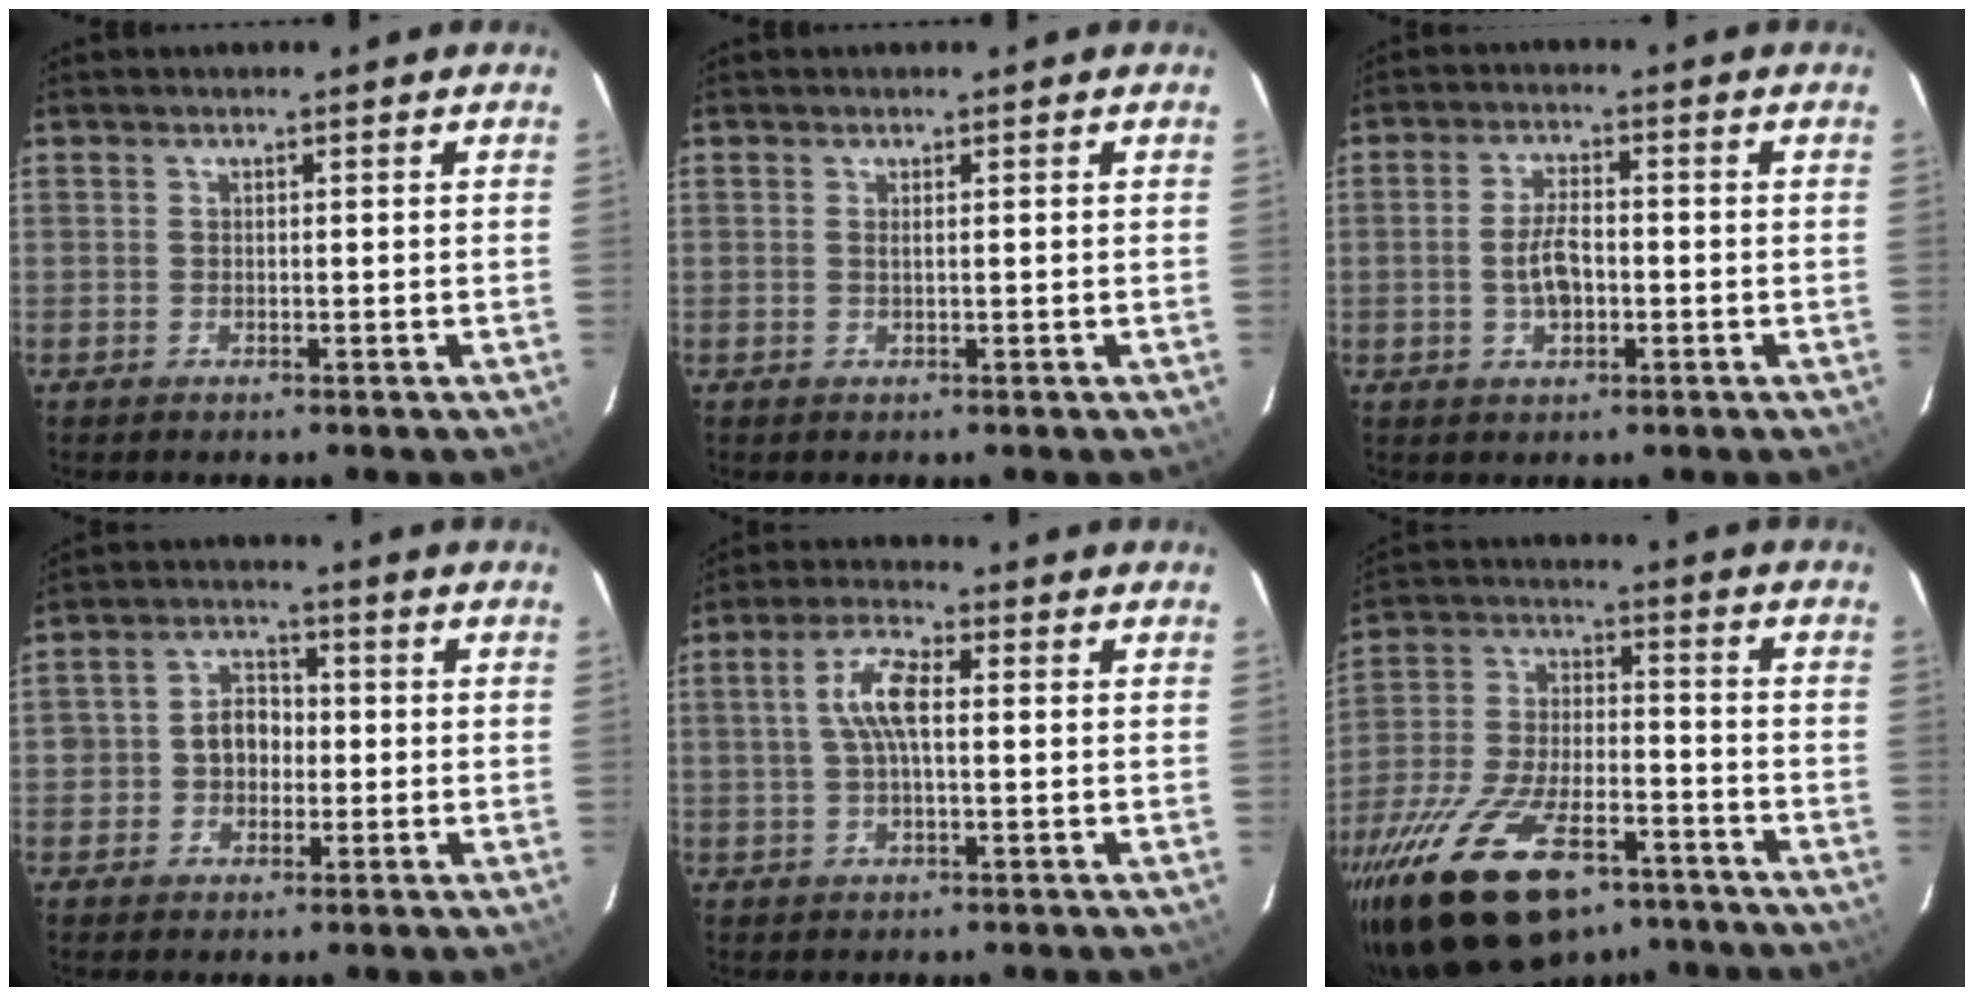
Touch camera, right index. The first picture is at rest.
{"total": 0.6, "force": [0.2, -0.2, 0.5], "torque": [-0.012, 0.000, 0.003]}
{"total": 5.6, "force": [-1.0, 2.8, 4.7], "torque": [-0.093, 0.004, -0.014]}
{"total": 5.9, "force": [-0.9, 5.1, 2.9], "torque": [-0.052, 0.020, -0.011]}
{"total": 6.5, "force": [0.6, 2.2, 6.1], "torque": [-0.123, 0.014, 0.012]}
{"total": 26.3, "force": [-17.3, 11.6, 16.0], "torque": [-0.325, -0.029, -0.279]}